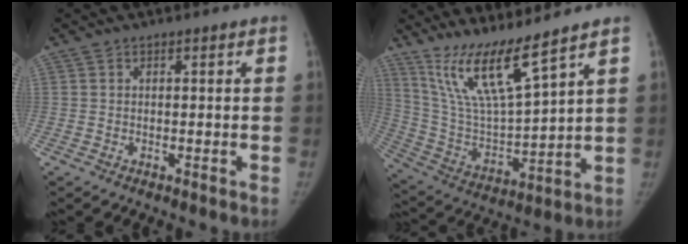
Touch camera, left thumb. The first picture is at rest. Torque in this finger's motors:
{"motor_torque": [1.07, 1.09, 0.38, -0.19, 0.15]}